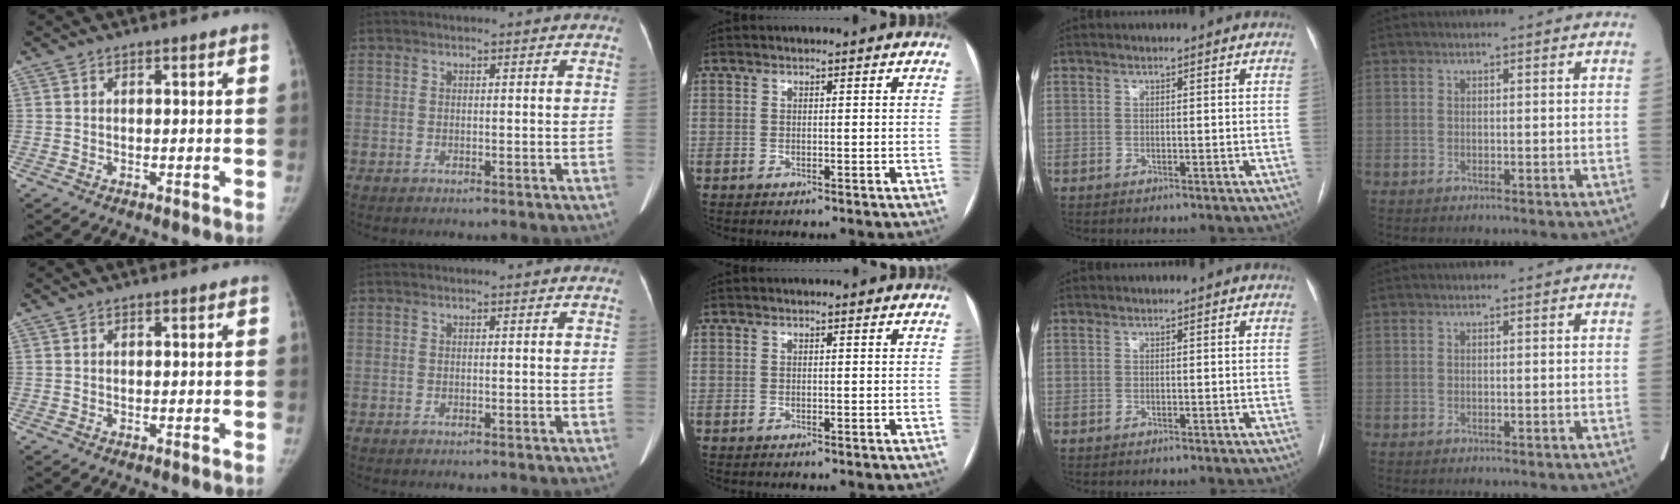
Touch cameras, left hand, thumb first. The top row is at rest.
{}